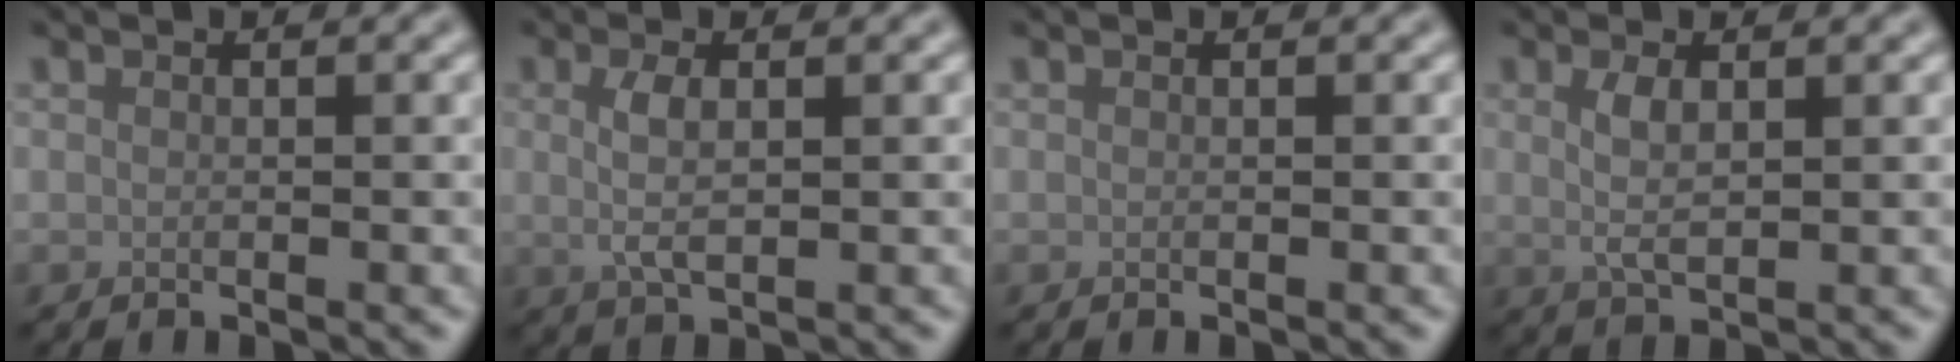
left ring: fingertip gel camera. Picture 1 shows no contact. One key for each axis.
{"total": 2.8, "fx": 0.4, "fy": 1.0, "fz": 2.5, "tx": -0.057, "ty": -0.001, "tz": 0.007}
{"total": 0.0}
{"total": 2.4, "fx": 0.6, "fy": 0.9, "fz": 2.2, "tx": -0.047, "ty": -0.002, "tz": 0.015}